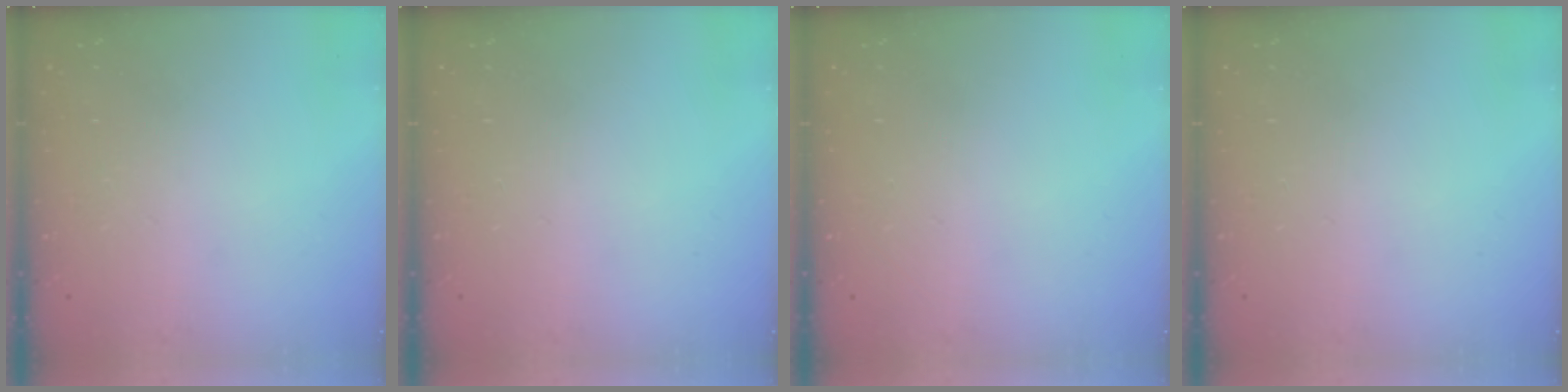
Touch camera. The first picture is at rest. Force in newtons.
{"total": 0.0}
{"total": 0.0}
{"total": 0.0}